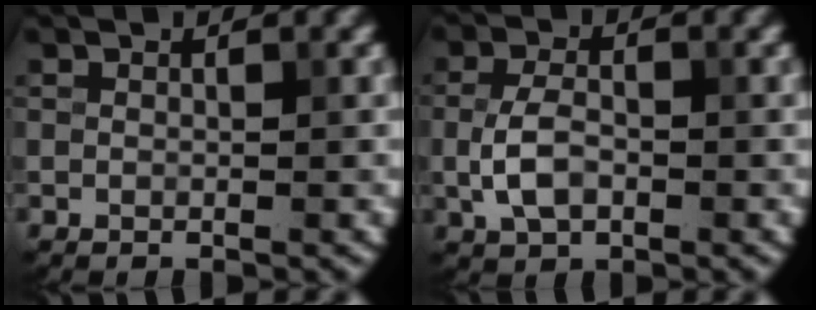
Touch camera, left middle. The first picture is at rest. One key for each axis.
{"total": 3.5, "fx": -0.6, "fy": 2.1, "fz": 2.7, "tx": -0.059, "ty": 0.000, "tz": -0.014}